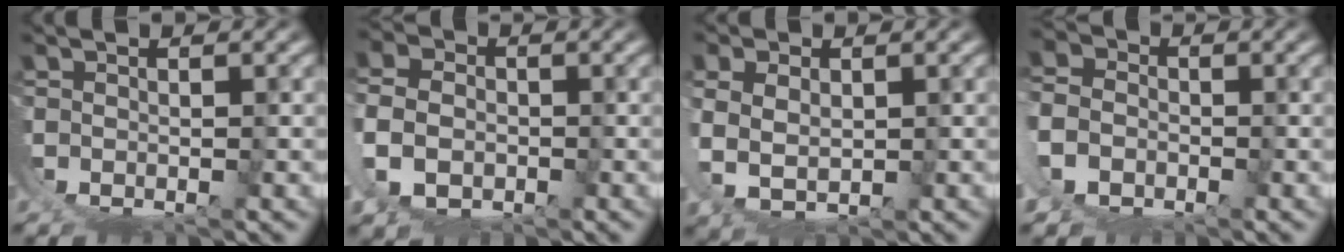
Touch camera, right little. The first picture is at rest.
{"total": 6.0, "force": [1.1, 4.9, 3.2], "torque": [-0.091, -0.027, 0.027]}
{"total": 4.5, "force": [2.0, 2.6, 3.1], "torque": [-0.075, -0.021, 0.050]}
{"total": 7.2, "force": [1.5, 6.3, 3.1], "torque": [-0.099, -0.020, 0.020]}